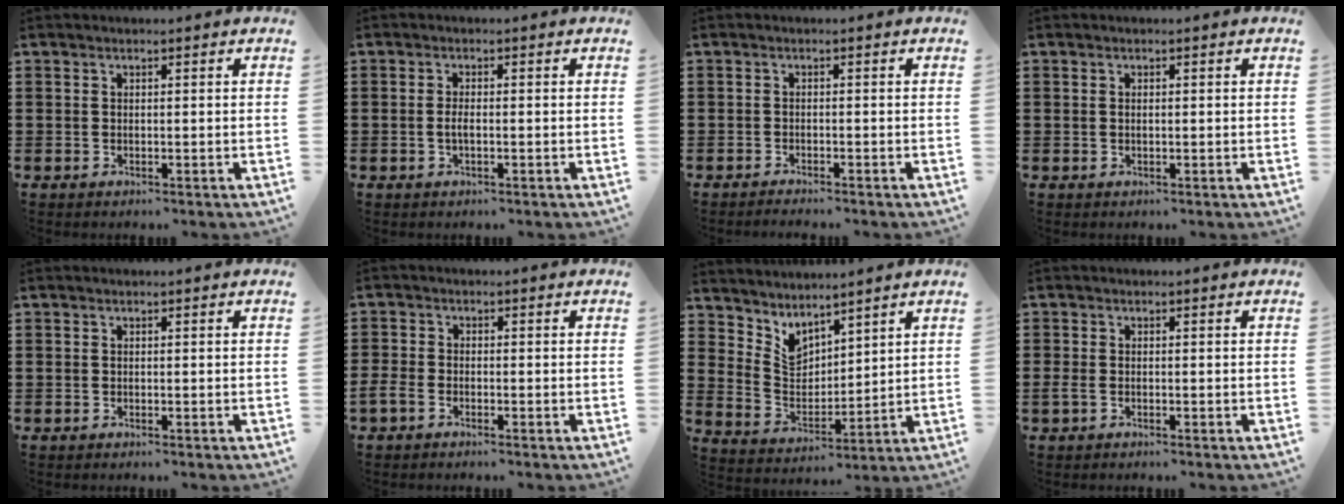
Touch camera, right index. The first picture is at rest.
{"total": 1.7, "force": [-0.3, 0.5, 1.6], "torque": [-0.038, -0.002, -0.008]}
{"total": 1.0, "force": [-1.0, -0.1, 0.0], "torque": [-0.002, 0.001, -0.021]}
{"total": 0.6, "force": [0.0, 0.3, 0.5], "torque": [-0.013, -0.001, 0.001]}
{"total": 0.0}
{"total": 1.8, "force": [-1.6, 0.5, 0.7], "torque": [-0.021, 0.002, -0.035]}
{"total": 4.9, "force": [4.3, 2.1, 1.2], "torque": [-0.048, -0.018, 0.078]}
{"total": 1.0, "force": [-0.6, 0.2, 0.7], "torque": [-0.022, -0.006, -0.014]}